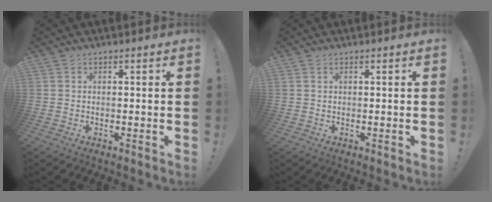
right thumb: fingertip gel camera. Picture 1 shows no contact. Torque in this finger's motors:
{"motor_torque": [0.10, 0.05, -0.03, 0.08, 0.02]}